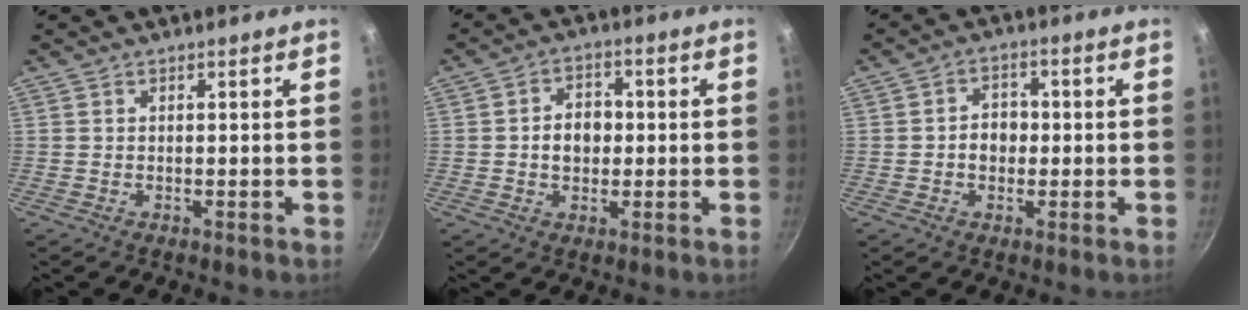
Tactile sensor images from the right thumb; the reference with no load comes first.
{"total": 6.3, "force": [-0.1, 4.7, 4.2], "torque": [-0.046, 0.014, -0.004]}
{"total": 4.7, "force": [-0.4, 3.7, 2.9], "torque": [-0.025, 0.013, -0.012]}